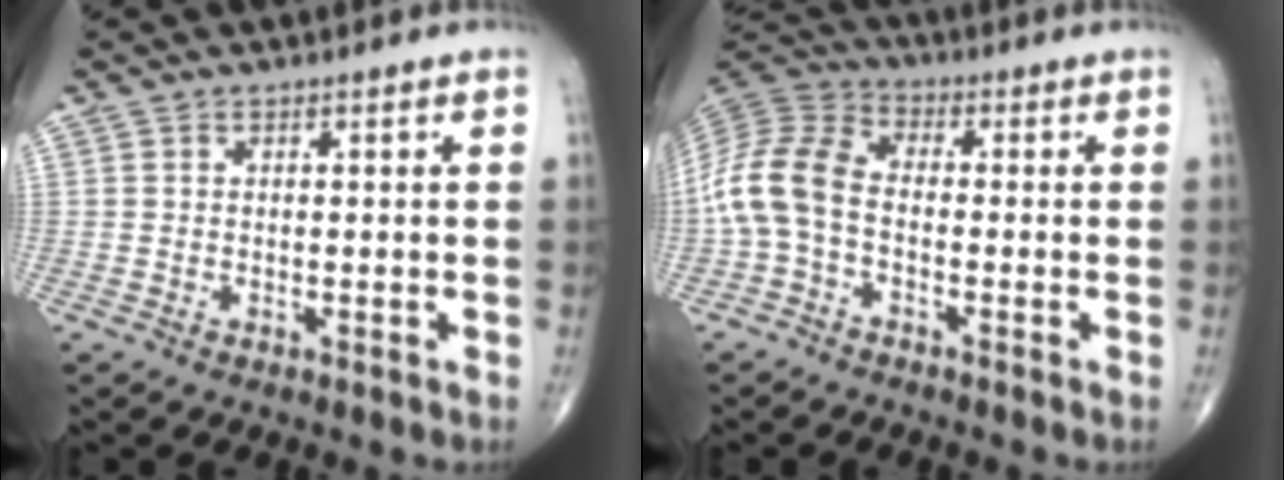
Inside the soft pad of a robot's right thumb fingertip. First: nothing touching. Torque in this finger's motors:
{"motor_torque": [0.21, 0.19, 0.70, -0.63, 0.38]}